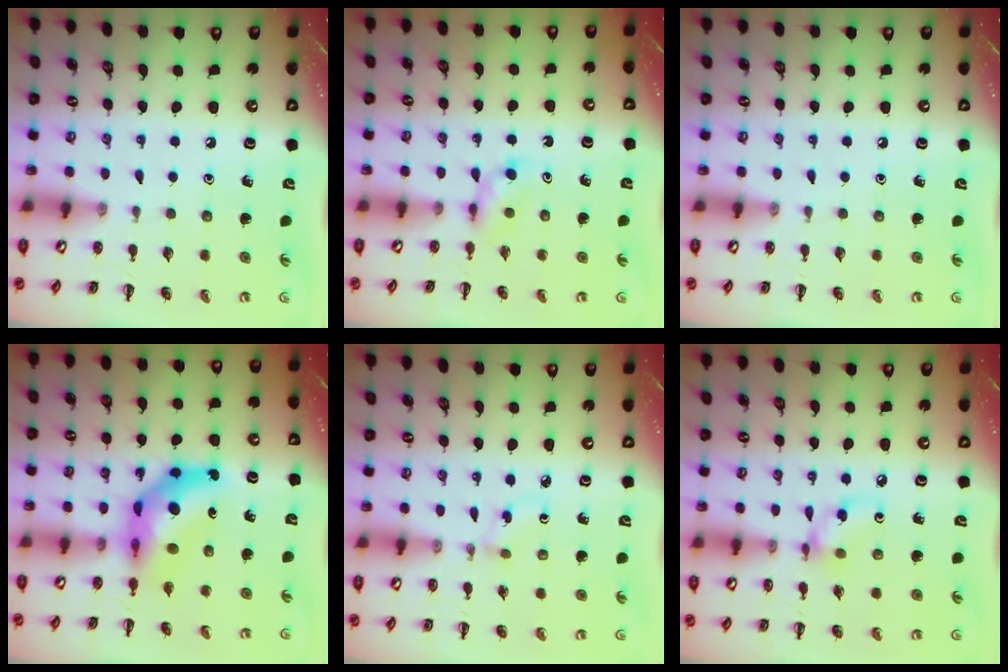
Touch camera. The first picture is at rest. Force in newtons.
{"total": 3.0, "press": 2.7, "slide": 1.1}
{"total": 0.0}
{"total": 9.6, "press": 9.0, "slide": 3.4}
{"total": 1.5, "press": 1.3, "slide": 0.8}
{"total": 6.6, "press": 6.6, "slide": 0.1}